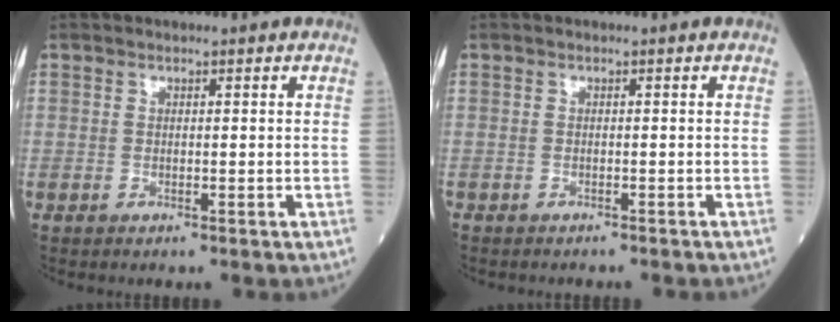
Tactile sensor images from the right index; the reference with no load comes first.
{"total": 3.5, "force": [-3.2, 1.0, 1.1], "torque": [-0.018, -0.004, -0.039]}